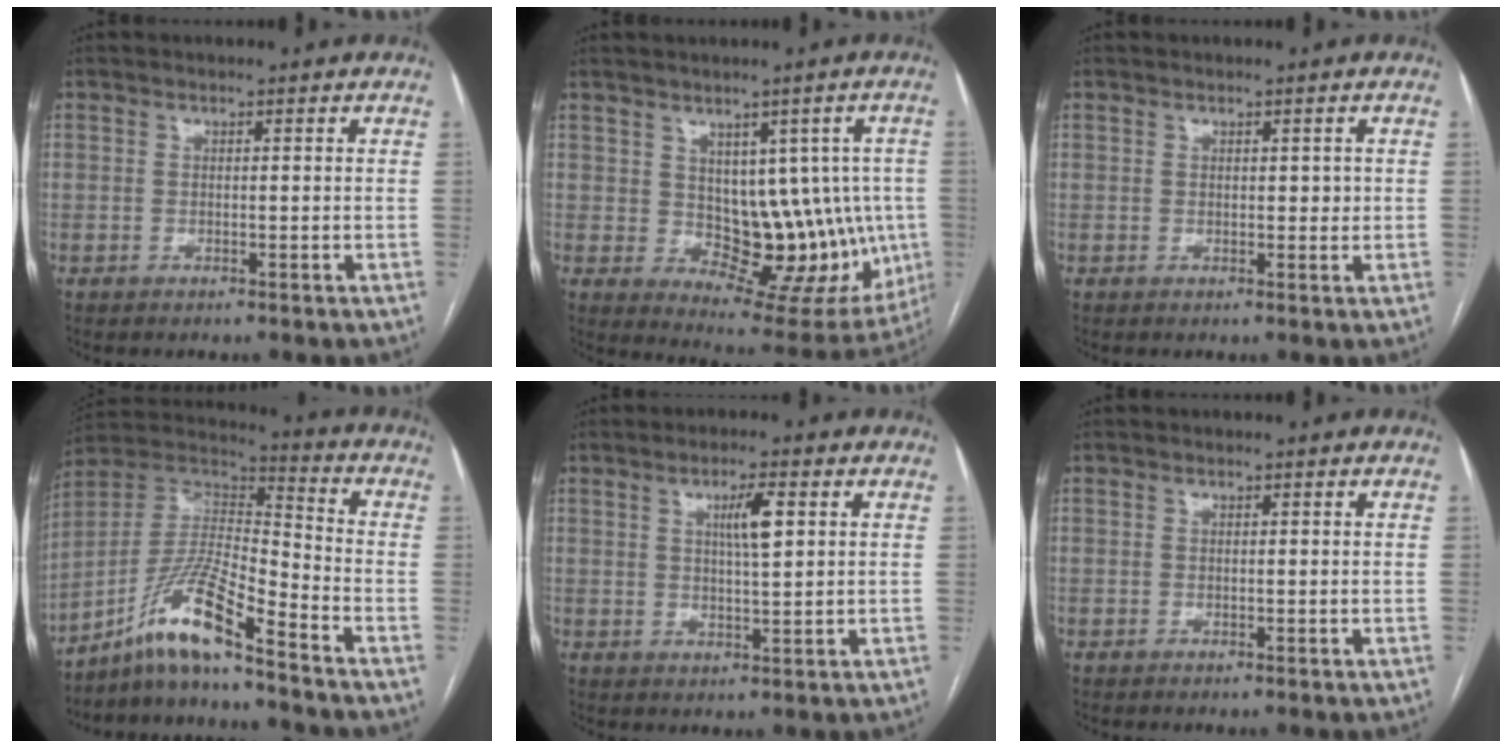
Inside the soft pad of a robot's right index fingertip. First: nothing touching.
{"total": 13.3, "force": [0.0, 7.6, 10.9], "torque": [-0.109, 0.013, 0.027]}
{"total": 1.3, "force": [0.3, 0.8, 1.0], "torque": [-0.013, 0.002, 0.004]}
{"total": 12.2, "force": [-9.0, 0.2, 8.2], "torque": [-0.165, 0.012, -0.170]}
{"total": 4.6, "force": [1.5, 0.5, 4.4], "torque": [-0.079, 0.001, 0.026]}
{"total": 0.0}